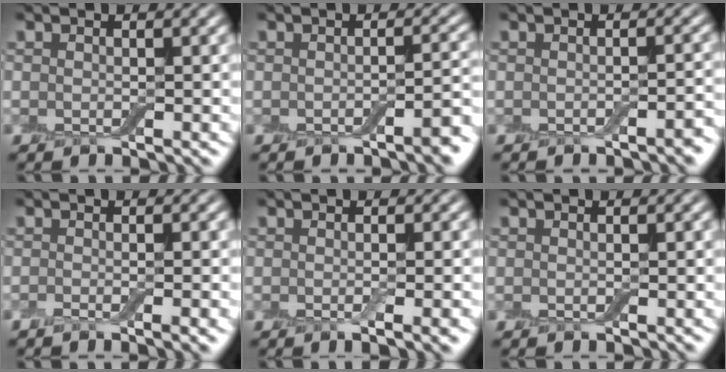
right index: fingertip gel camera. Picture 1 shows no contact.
{"total": 2.2, "force": [-1.2, 0.5, 1.8], "torque": [-0.021, 0.006, -0.022]}
{"total": 1.6, "force": [-1.1, 0.3, 1.1], "torque": [-0.009, 0.002, -0.017]}
{"total": 2.4, "force": [-1.1, 0.6, 2.0], "torque": [-0.023, -0.001, -0.019]}
{"total": 2.4, "force": [-0.7, 0.5, 2.3], "torque": [-0.027, -0.004, -0.011]}
{"total": 0.0}